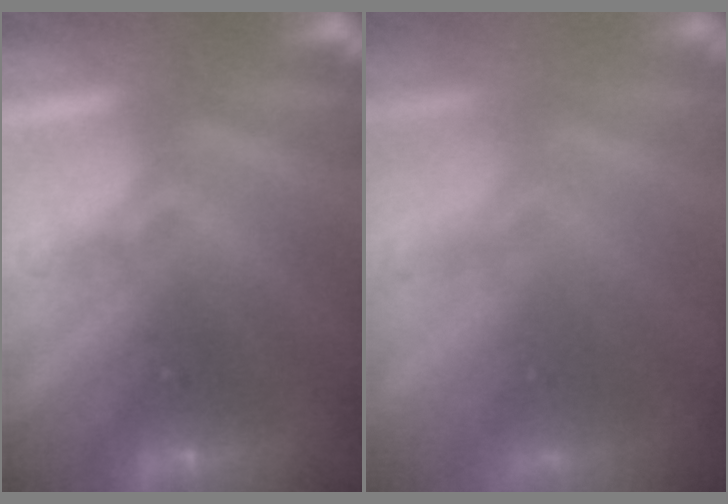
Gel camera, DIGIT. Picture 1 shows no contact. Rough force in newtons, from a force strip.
{"total": 7.4}